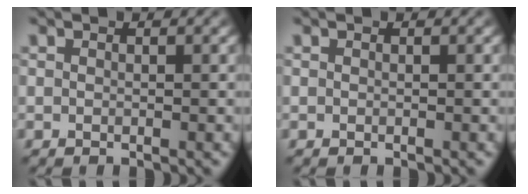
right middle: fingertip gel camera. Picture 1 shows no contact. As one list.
[{"total": 0.0}]